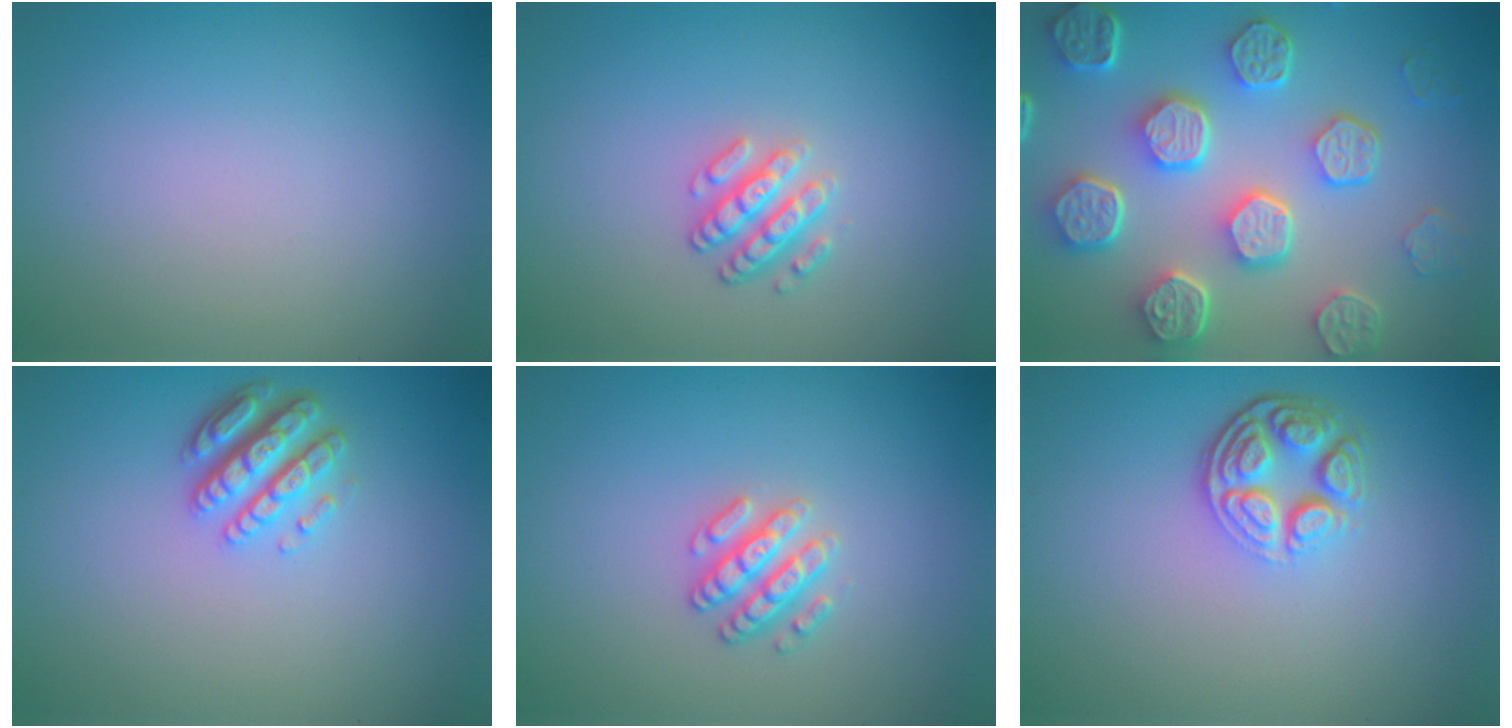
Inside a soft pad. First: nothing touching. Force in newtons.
{"total": 2.6, "press": 2.4, "slide": 1.1}
{"total": 8.8, "press": 6.6, "slide": 5.9}
{"total": 3.5, "press": 3.0, "slide": 1.8}
{"total": 2.5, "press": 2.4, "slide": 0.6}
{"total": 4.5, "press": 3.4, "slide": 2.9}